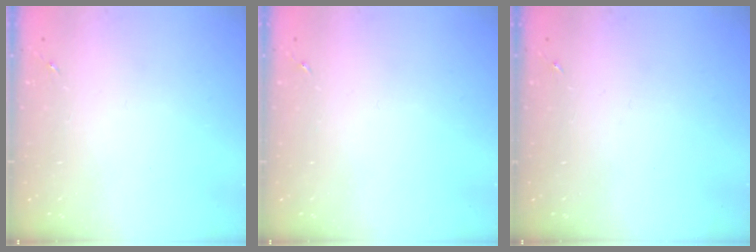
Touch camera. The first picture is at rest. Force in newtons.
{"total": 0.0}
{"total": 0.0}